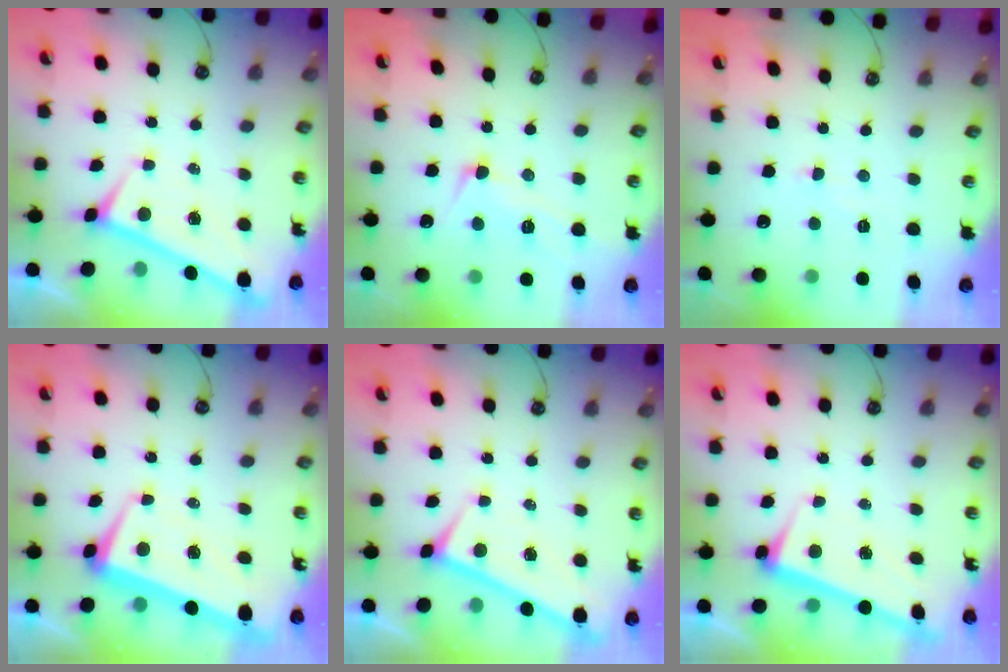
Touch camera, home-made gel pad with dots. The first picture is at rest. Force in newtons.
{"total": 4.6, "press": 4.5, "slide": 0.7}
{"total": 1.7, "press": 1.6, "slide": 0.5}
{"total": 3.8, "press": 3.1, "slide": 2.1}
{"total": 0.0}
{"total": 2.8, "press": 2.7, "slide": 0.7}